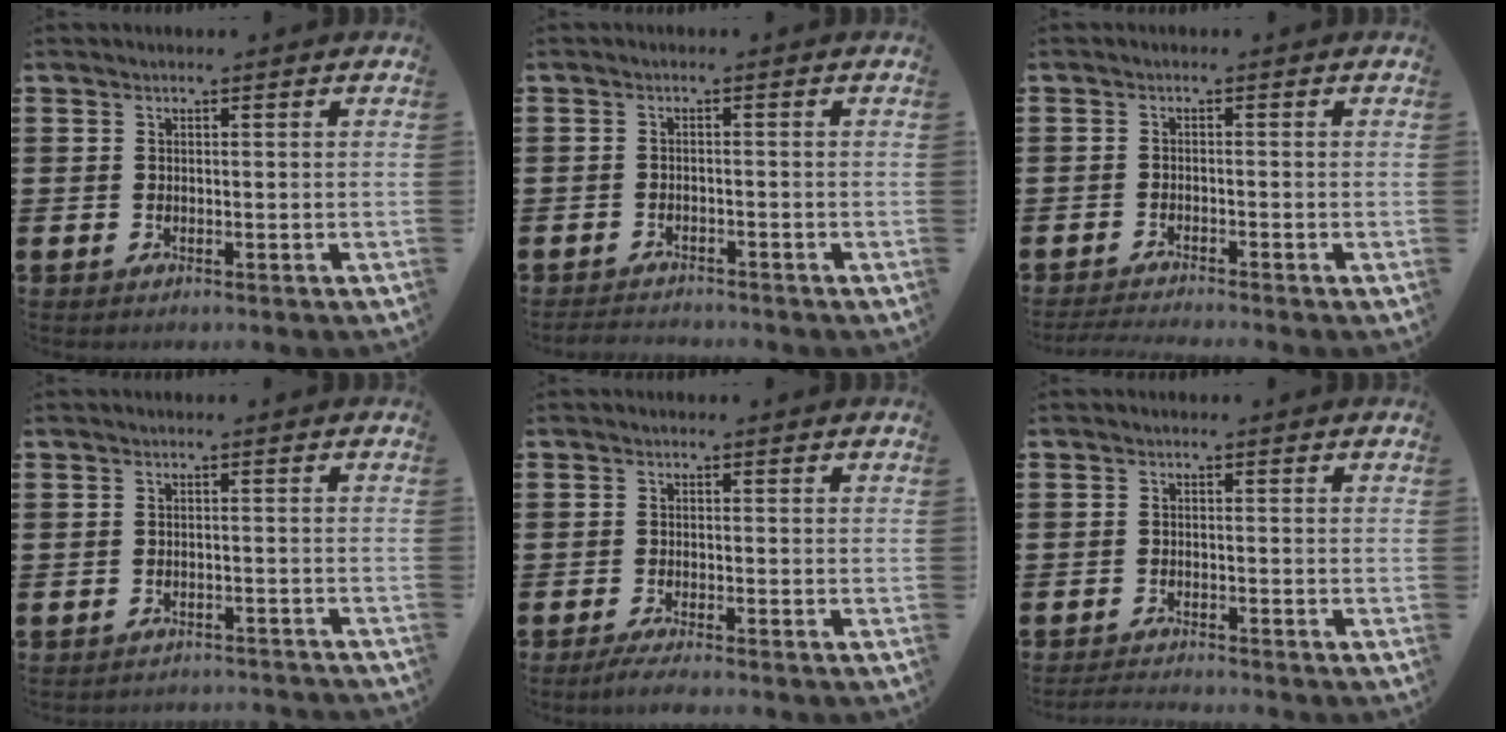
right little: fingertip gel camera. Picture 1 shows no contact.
{"total": 1.6, "force": [-1.6, 0.0, -0.1], "torque": [-0.003, 0.002, -0.035]}
{"total": 1.4, "force": [-1.4, -0.2, 0.3], "torque": [-0.004, 0.001, -0.028]}
{"total": 1.3, "force": [-1.3, -0.1, -0.1], "torque": [-0.003, 0.004, -0.027]}
{"total": 1.6, "force": [-1.2, 0.1, 1.1], "torque": [-0.018, -0.001, -0.022]}
{"total": 1.4, "force": [-1.4, -0.1, 0.3], "torque": [-0.006, 0.001, -0.027]}